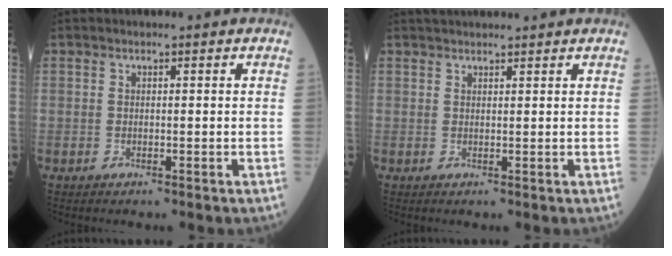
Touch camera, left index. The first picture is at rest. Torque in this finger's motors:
{"motor_torque": [0.22, -0.52, 0.14, 0.07]}